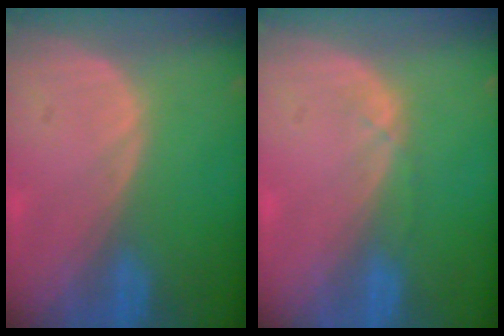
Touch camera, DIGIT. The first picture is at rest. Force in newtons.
{"total": 1.1, "press": 1.1, "slide": 0.2}